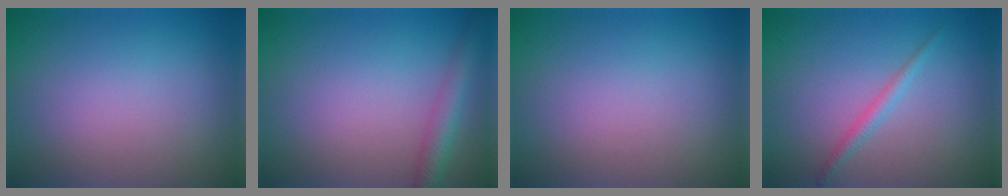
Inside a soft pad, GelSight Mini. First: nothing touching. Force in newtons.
{"total": 3.0, "press": 3.0, "slide": 0.1}
{"total": 0.0}
{"total": 1.3, "press": 1.3, "slide": 0.0}